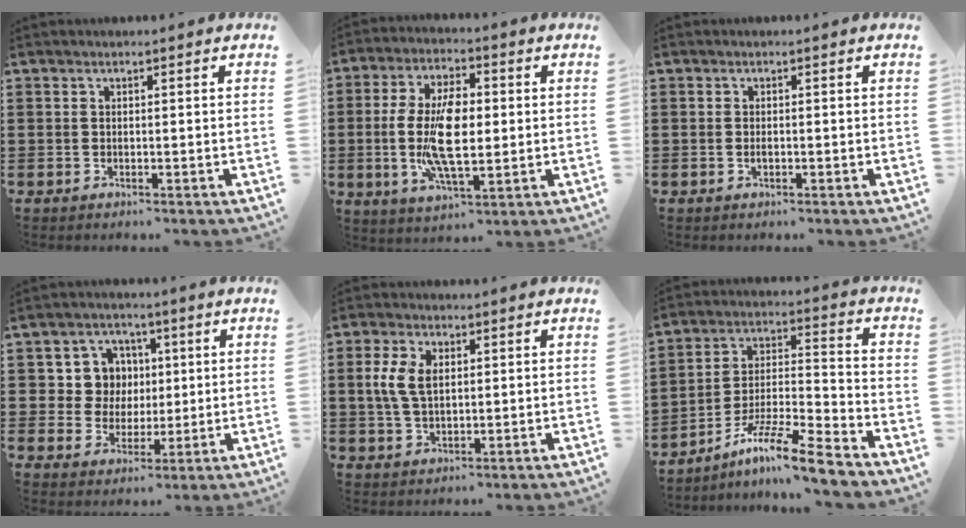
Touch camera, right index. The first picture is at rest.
{"total": 11.3, "force": [-0.2, 4.8, 10.2], "torque": [-0.223, -0.004, -0.008]}
{"total": 0.9, "force": [-0.2, 0.4, 0.8], "torque": [-0.017, -0.002, -0.003]}
{"total": 7.3, "force": [1.4, 6.8, 2.1], "torque": [-0.068, 0.017, 0.026]}
{"total": 5.6, "force": [1.1, 3.4, 4.3], "torque": [-0.109, 0.008, 0.014]}
{"total": 10.6, "force": [-8.8, 0.6, 6.0], "torque": [-0.103, 0.014, -0.172]}